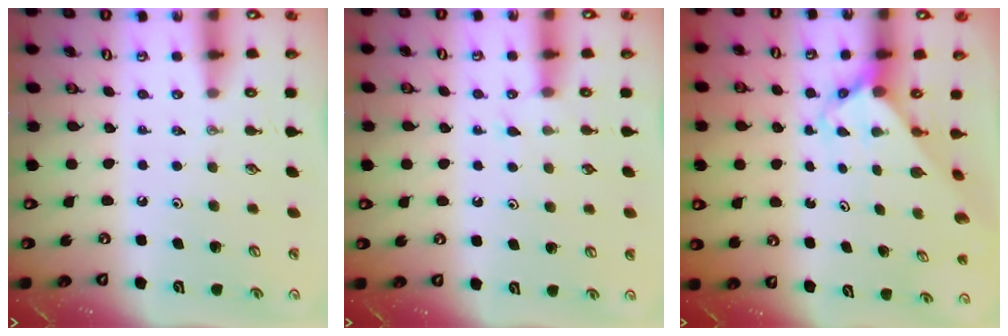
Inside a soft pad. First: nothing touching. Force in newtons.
{"total": 3.6, "press": 3.6, "slide": 0.4}
{"total": 3.7, "press": 3.6, "slide": 0.3}